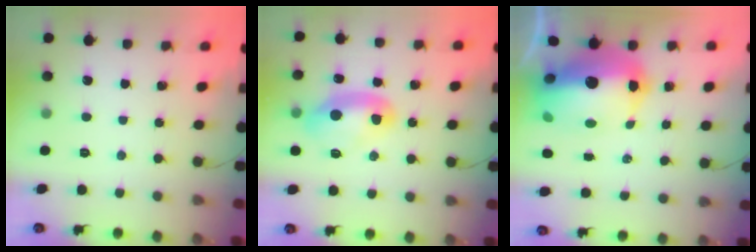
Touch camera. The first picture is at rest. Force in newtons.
{"total": 10.2, "press": 10.2, "slide": 0.9}
{"total": 20.6, "press": 20.1, "slide": 4.6}